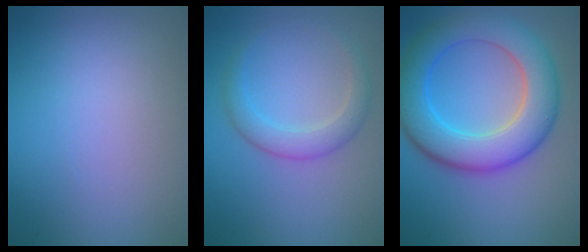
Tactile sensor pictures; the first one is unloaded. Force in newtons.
{"total": 2.6, "press": 2.6, "slide": 0.1}
{"total": 8.1, "press": 8.1, "slide": 0.2}